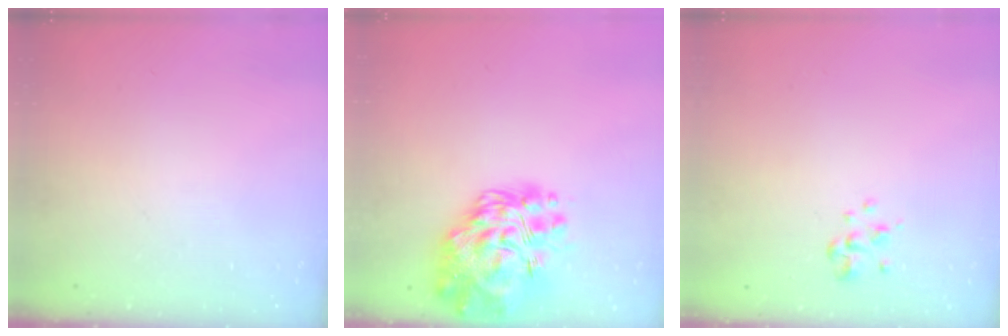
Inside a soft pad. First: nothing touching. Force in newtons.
{"total": 22.0, "press": 21.0, "slide": 6.5}
{"total": 2.4, "press": 2.3, "slide": 0.6}